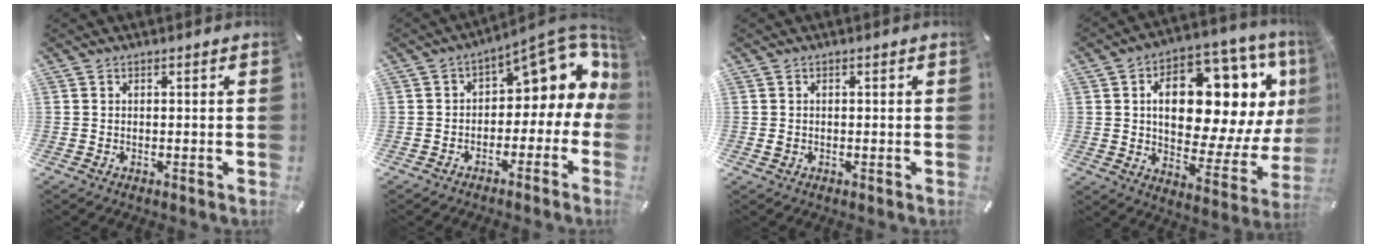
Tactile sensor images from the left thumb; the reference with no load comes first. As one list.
[{"total": 11.3, "force": [5.8, 5.7, 7.9], "torque": [-0.097, -0.050, 0.096]}, {"total": 0.9, "force": [-0.1, 0.8, 0.5], "torque": [-0.009, 0.004, -0.003]}, {"total": 22.9, "force": [7.2, 12.8, 17.5], "torque": [-0.247, -0.051, 0.116]}]